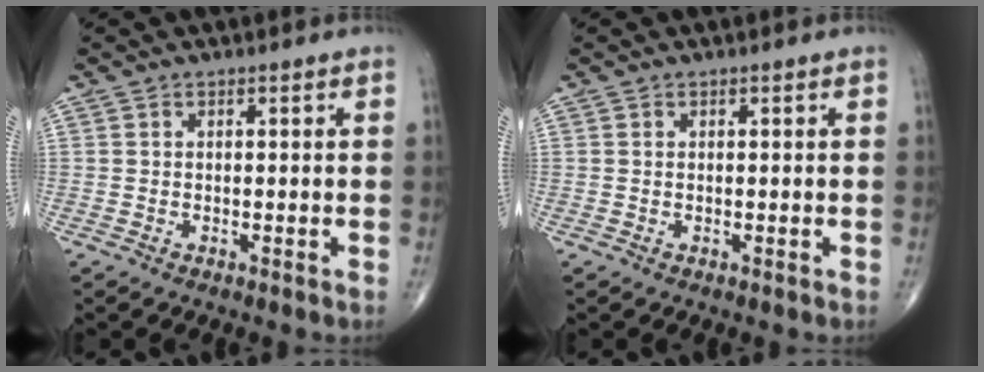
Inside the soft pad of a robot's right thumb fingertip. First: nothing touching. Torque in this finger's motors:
{"motor_torque": [-0.28, 0.08, 0.01, 0.16, 0.04]}